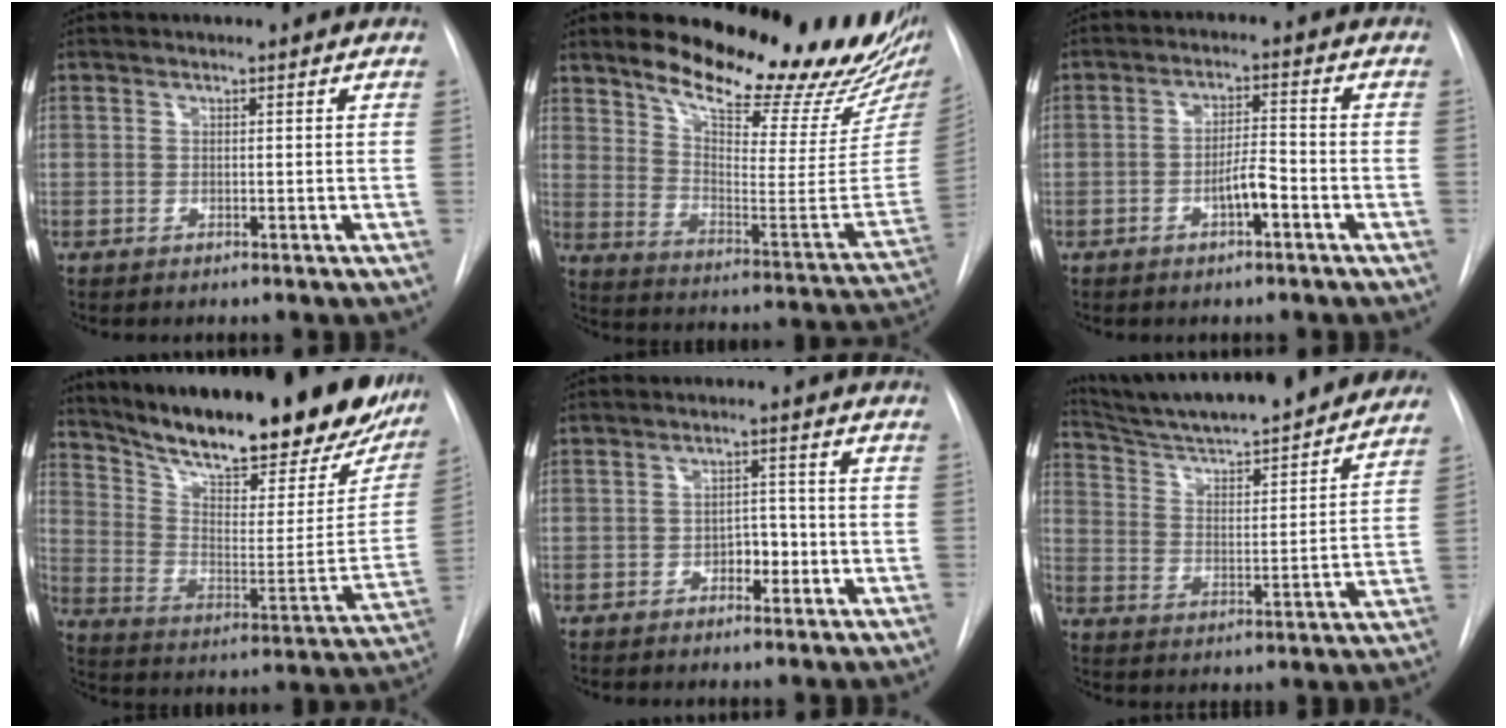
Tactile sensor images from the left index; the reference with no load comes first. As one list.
[{"total": 24.6, "force": [20.4, 3.7, 13.4], "torque": [-0.194, -0.097, 0.267]}, {"total": 4.5, "force": [-2.7, 0.8, 3.5], "torque": [-0.064, 0.003, -0.045]}, {"total": 31.3, "force": [25.0, 8.0, 16.9], "torque": [-0.272, -0.060, 0.339]}, {"total": 3.4, "force": [-2.1, 1.8, 2.0], "torque": [-0.021, 0.002, -0.032]}, {"total": 23.3, "force": [21.0, 2.7, 9.5], "torque": [-0.151, -0.024, 0.299]}]